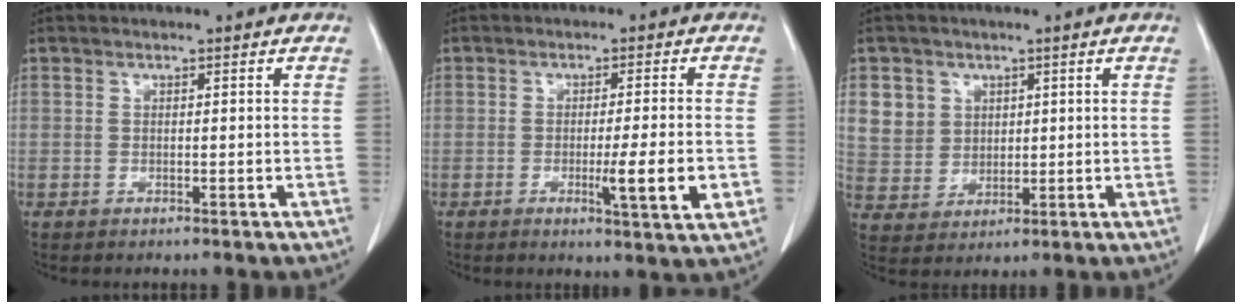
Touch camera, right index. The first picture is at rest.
{"total": 6.8, "force": [-1.7, -0.2, 6.6], "torque": [-0.095, -0.013, -0.025]}
{"total": 6.9, "force": [2.9, 6.2, 1.1], "torque": [-0.024, 0.011, 0.068]}